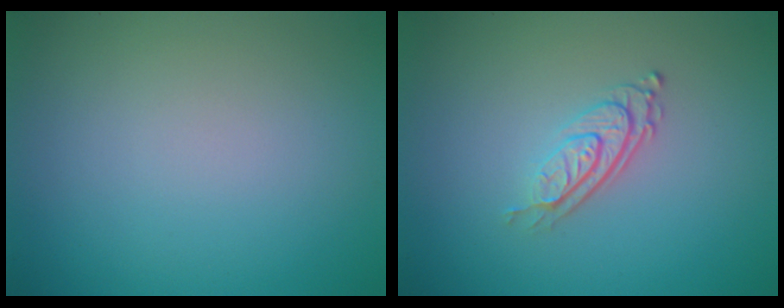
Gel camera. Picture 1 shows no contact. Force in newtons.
{"total": 2.9, "press": 1.9, "slide": 2.2}